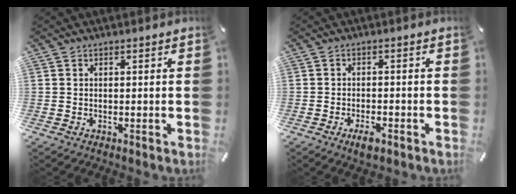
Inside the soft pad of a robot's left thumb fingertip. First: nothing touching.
{"total": 3.4, "force": [-2.0, 1.4, 2.3], "torque": [-0.042, 0.007, -0.036]}